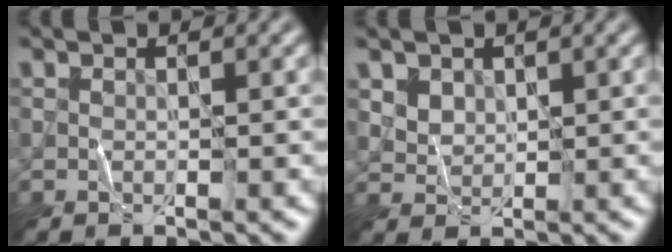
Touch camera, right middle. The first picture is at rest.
{"total": 2.9, "force": [1.7, 2.1, 1.2], "torque": [-0.037, -0.001, 0.046]}